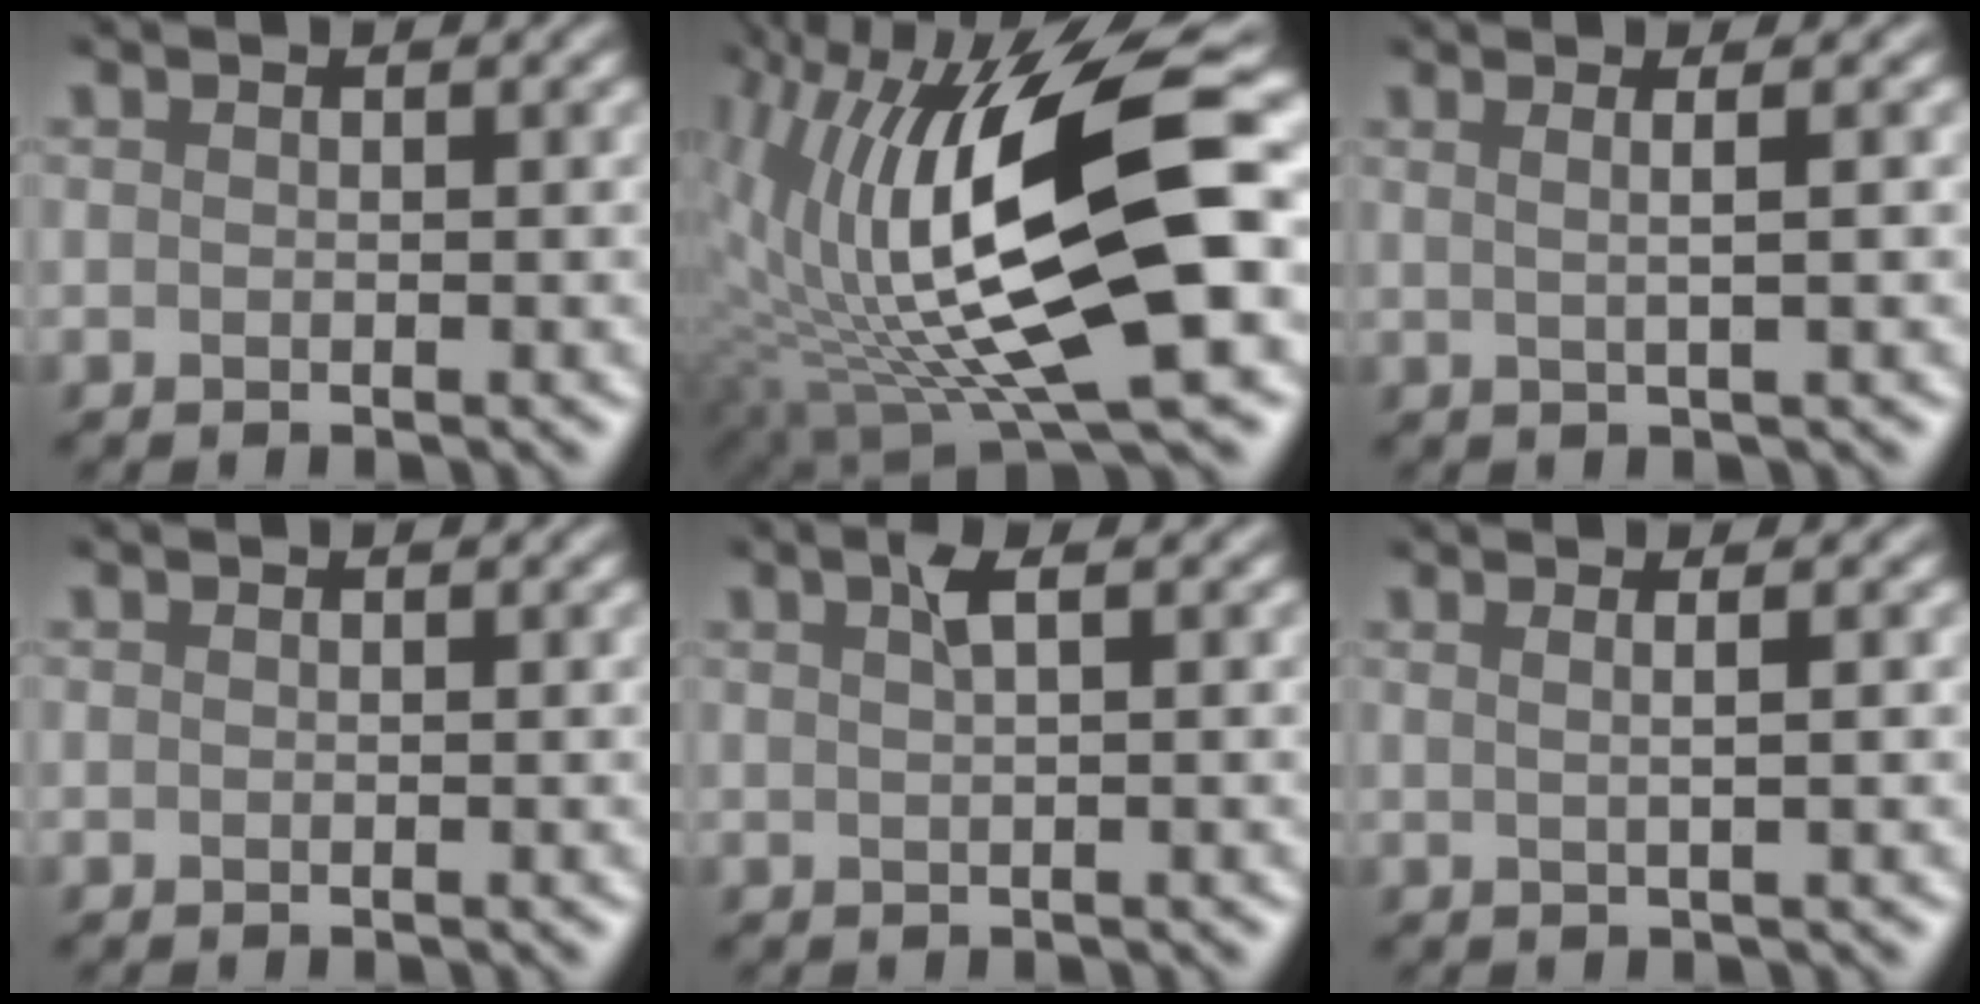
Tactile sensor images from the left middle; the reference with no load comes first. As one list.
[{"total": 15.1, "force": [1.2, 5.4, 14.0], "torque": [-0.279, -0.009, 0.038]}, {"total": 3.0, "force": [1.4, 1.1, 2.4], "torque": [-0.024, 0.022, -0.008]}, {"total": 0.0}, {"total": 0.8, "force": [0.3, -0.4, 0.6], "torque": [-0.021, 0.004, 0.013]}, {"total": 2.8, "force": [1.2, 1.3, 2.1], "torque": [-0.010, 0.021, -0.012]}]